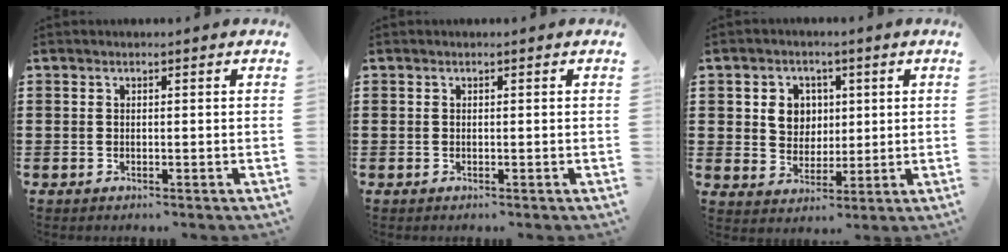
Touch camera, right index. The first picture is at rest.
{"total": 0.0}
{"total": 5.2, "force": [1.4, 4.4, 2.3], "torque": [-0.052, 0.014, 0.023]}